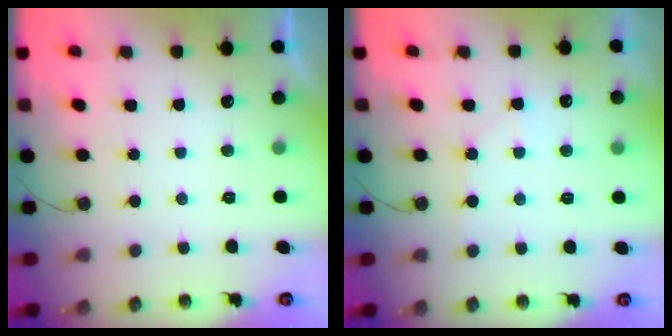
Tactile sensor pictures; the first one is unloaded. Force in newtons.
{"total": 4.6, "press": 4.6, "slide": 0.7}